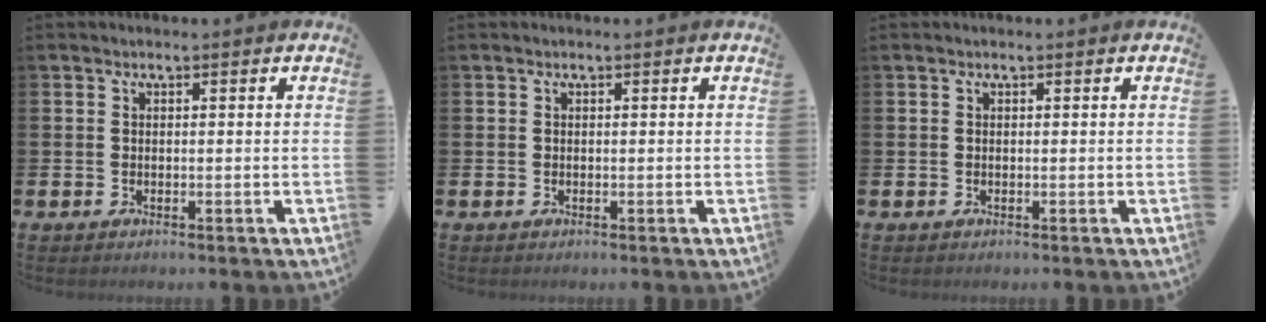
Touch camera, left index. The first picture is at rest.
{"total": 0.0}
{"total": 0.0}